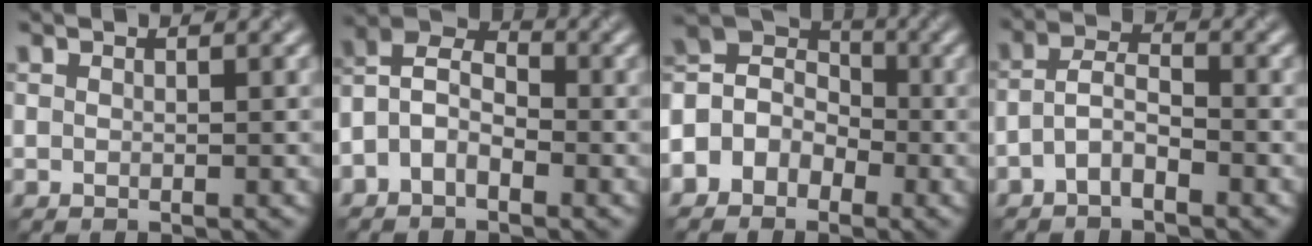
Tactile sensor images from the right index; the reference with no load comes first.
{"total": 4.8, "force": [-1.6, 3.0, 3.4], "torque": [-0.070, 0.015, -0.040]}
{"total": 5.1, "force": [-1.6, 4.3, 2.1], "torque": [-0.031, 0.016, -0.050]}
{"total": 2.7, "force": [-1.4, 1.1, 2.0], "torque": [-0.041, 0.009, -0.037]}